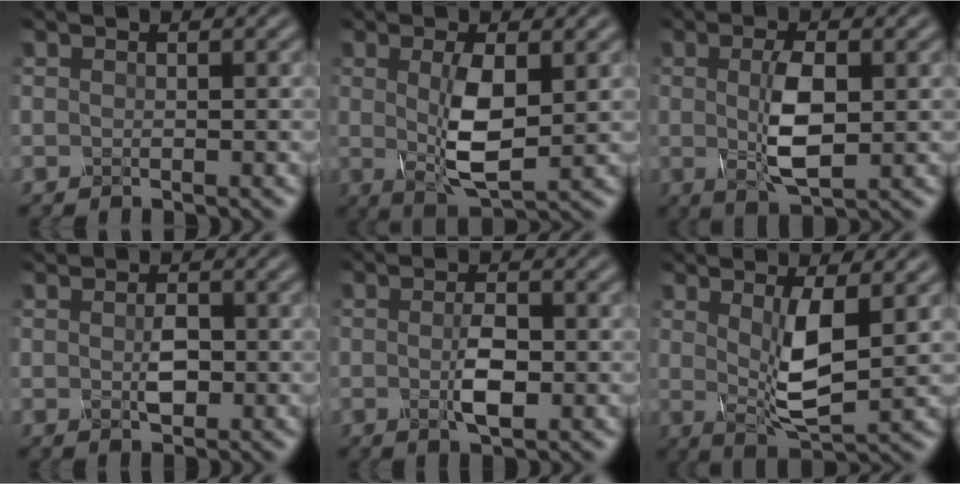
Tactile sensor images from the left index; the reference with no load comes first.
{"total": 4.5, "force": [0.5, 1.3, 4.3], "torque": [-0.094, -0.004, 0.012]}
{"total": 4.1, "force": [0.3, 1.2, 3.9], "torque": [-0.088, 0.002, 0.009]}
{"total": 1.2, "force": [0.1, 0.7, 1.0], "torque": [-0.028, 0.002, 0.003]}
{"total": 2.3, "force": [-0.2, 0.6, 2.2], "torque": [-0.050, 0.001, -0.004]}
{"total": 4.3, "force": [0.9, 0.9, 4.0], "torque": [-0.080, -0.006, 0.022]}